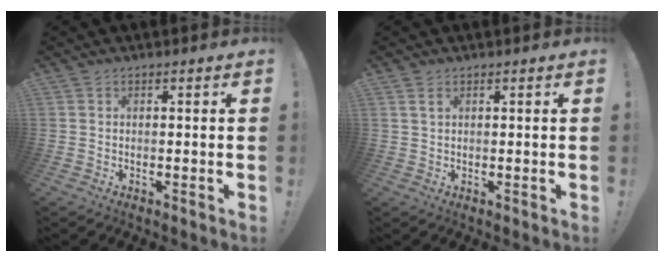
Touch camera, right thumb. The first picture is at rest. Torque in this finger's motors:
{"motor_torque": [-0.14, -0.29, -0.21, 0.27, 0.07]}